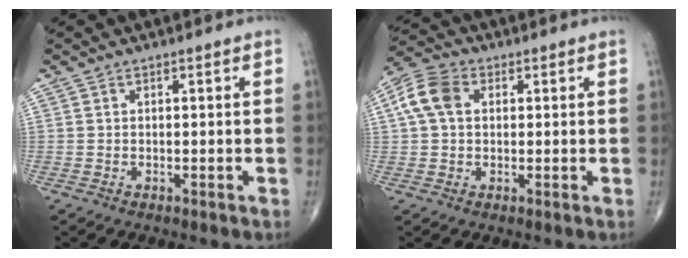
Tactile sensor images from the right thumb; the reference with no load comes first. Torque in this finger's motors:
{"motor_torque": [-0.51, 0.62, 0.07, -0.06, 0.17]}